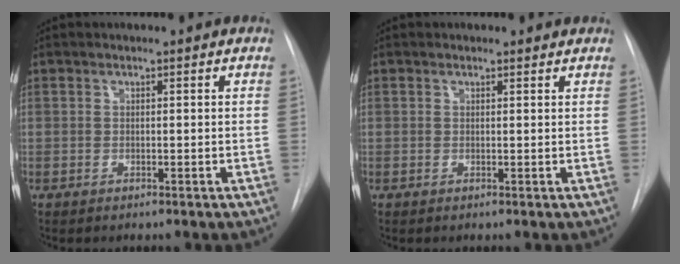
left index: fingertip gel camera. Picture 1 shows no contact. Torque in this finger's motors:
{"motor_torque": [0.19, -0.32, -0.16, -0.01]}